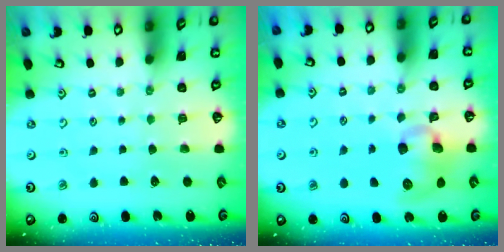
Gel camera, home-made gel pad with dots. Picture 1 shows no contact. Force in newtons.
{"total": 11.3, "press": 11.2, "slide": 1.2}